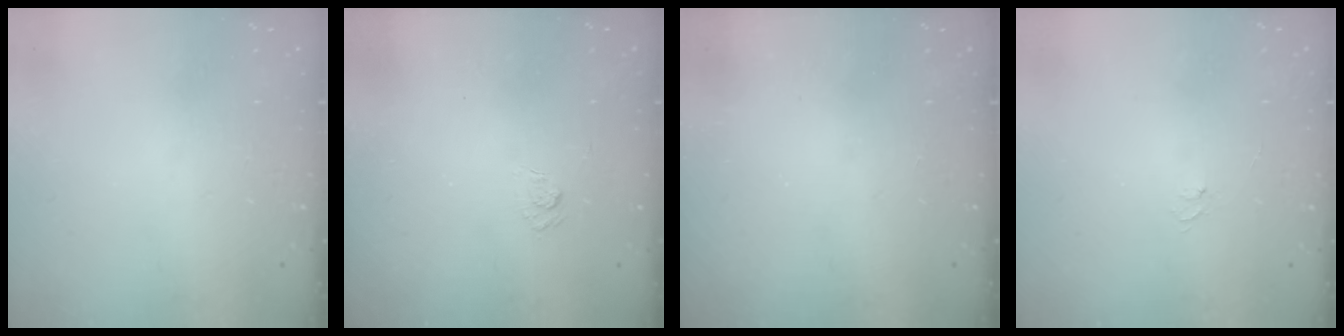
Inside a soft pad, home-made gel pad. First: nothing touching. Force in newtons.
{"total": 2.5, "press": 2.1, "slide": 1.3}
{"total": 2.3, "press": 2.2, "slide": 0.8}
{"total": 3.5, "press": 3.4, "slide": 0.4}